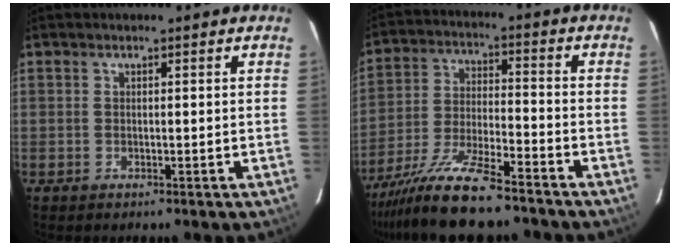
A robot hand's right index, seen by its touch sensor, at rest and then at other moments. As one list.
[{"total": 12.5, "force": [-10.4, 1.2, 7.0], "torque": [-0.129, -0.014, -0.184]}]